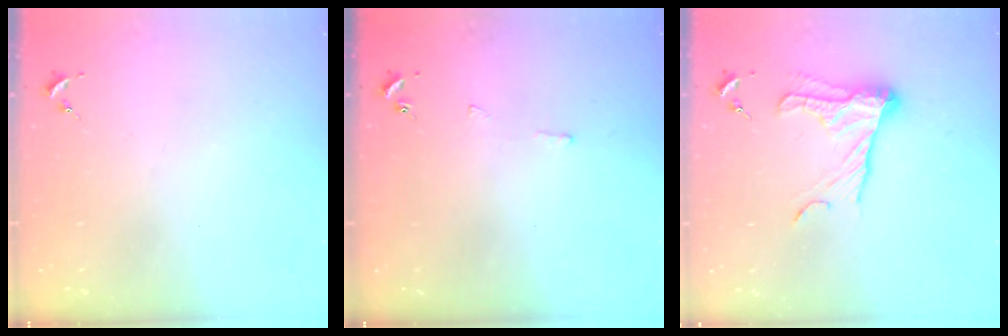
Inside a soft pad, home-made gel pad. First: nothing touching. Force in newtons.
{"total": 2.5, "press": 2.5, "slide": 0.3}
{"total": 14.9, "press": 14.8, "slide": 1.3}